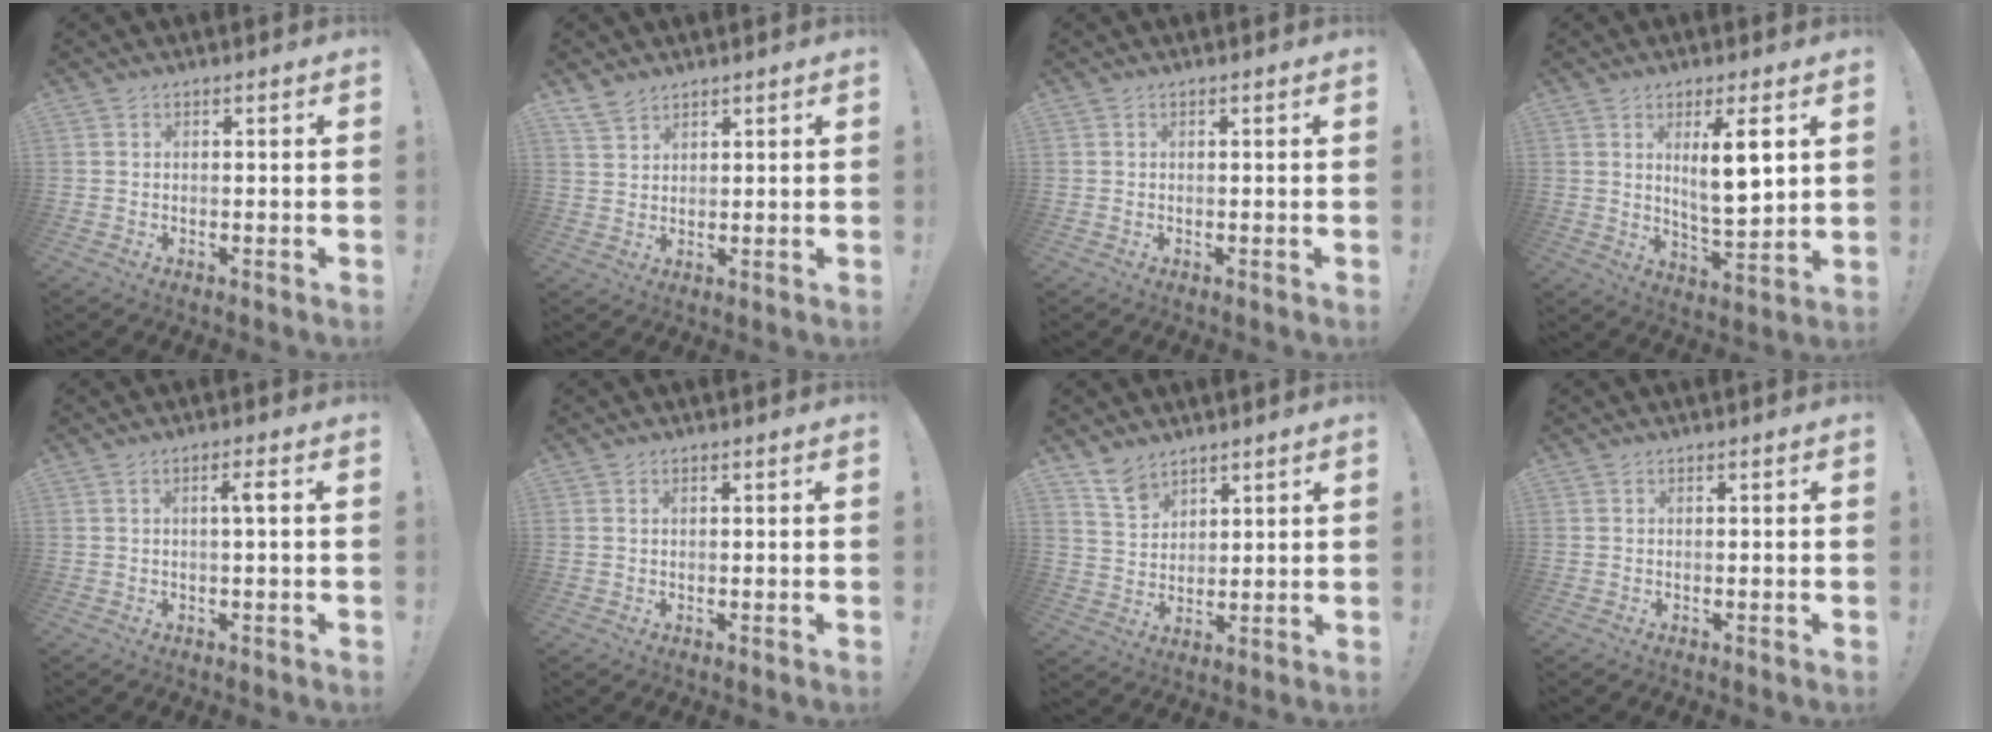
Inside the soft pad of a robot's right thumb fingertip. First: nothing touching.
{"total": 3.9, "force": [3.4, 1.8, 0.9], "torque": [-0.019, -0.021, 0.066]}
{"total": 0.0}
{"total": 10.4, "force": [3.9, 2.1, 9.4], "torque": [-0.140, -0.019, 0.061]}
{"total": 2.9, "force": [0.3, -0.2, 2.9], "torque": [-0.057, 0.003, -0.001]}
{"total": 0.7, "force": [0.4, 0.4, 0.4], "torque": [-0.008, 0.001, 0.007]}
{"total": 7.7, "force": [6.1, 4.2, 1.9], "torque": [-0.041, -0.040, 0.119]}
{"total": 0.0}